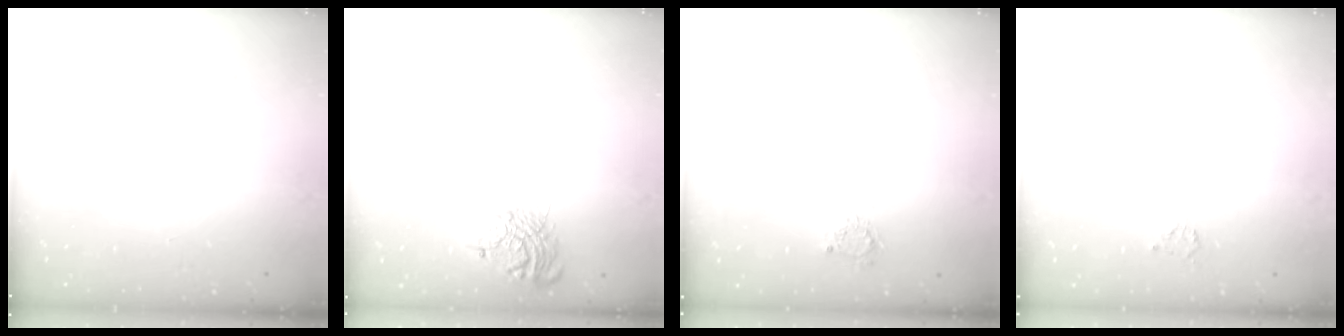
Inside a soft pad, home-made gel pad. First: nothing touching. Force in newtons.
{"total": 13.3, "press": 13.3, "slide": 0.9}
{"total": 3.4, "press": 3.4, "slide": 0.5}
{"total": 3.2, "press": 3.2, "slide": 0.3}